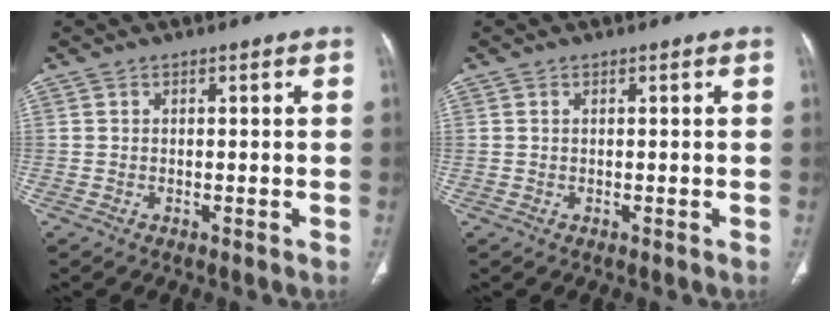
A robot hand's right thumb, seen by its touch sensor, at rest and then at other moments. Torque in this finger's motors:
{"motor_torque": [-0.30, 0.06, -0.33, 0.19, -0.03]}